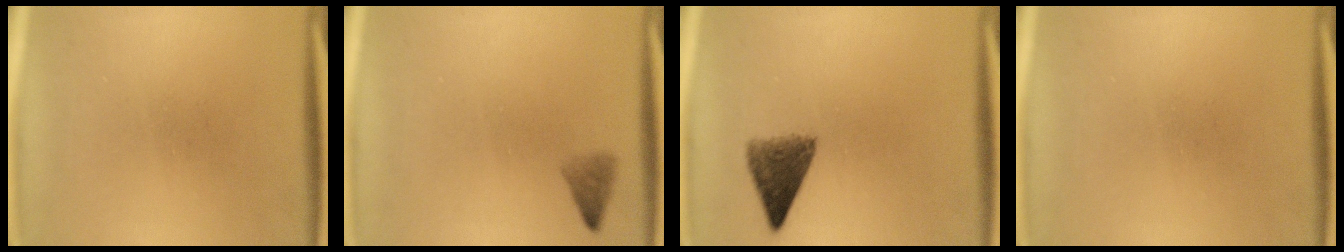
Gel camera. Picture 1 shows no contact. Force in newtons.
{"total": 1.6}
{"total": 5.4}
{"total": 0.0}